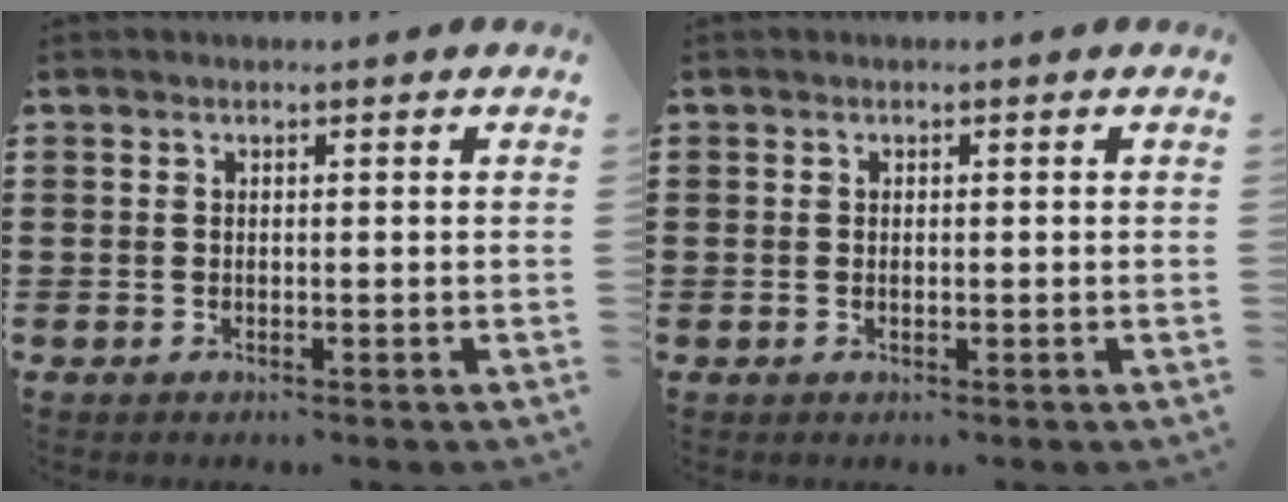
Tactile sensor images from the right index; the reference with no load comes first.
{"total": 0.7, "force": [0.0, 0.3, 0.7], "torque": [-0.015, -0.001, 0.000]}